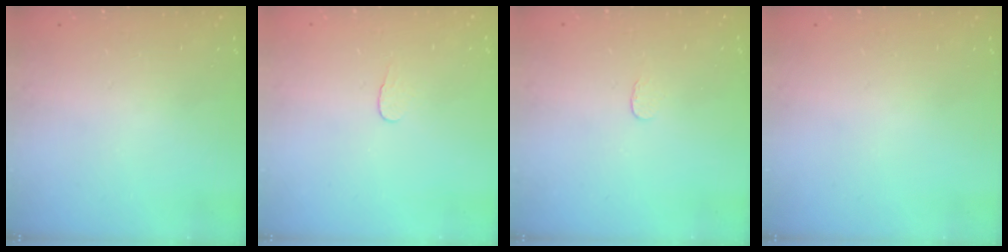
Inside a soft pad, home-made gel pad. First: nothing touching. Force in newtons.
{"total": 3.8, "press": 3.8, "slide": 0.3}
{"total": 2.6, "press": 2.6, "slide": 0.2}
{"total": 0.0}